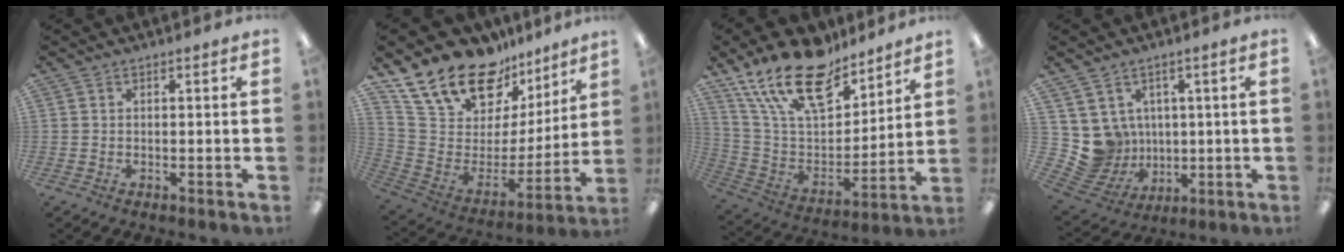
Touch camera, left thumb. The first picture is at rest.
{"total": 19.9, "force": [15.8, 9.3, 7.7], "torque": [-0.151, -0.115, 0.286]}
{"total": 21.6, "force": [15.4, 9.9, 11.4], "torque": [-0.215, -0.084, 0.278]}
{"total": 8.5, "force": [2.1, 8.1, 1.2], "torque": [-0.063, -0.026, 0.051]}